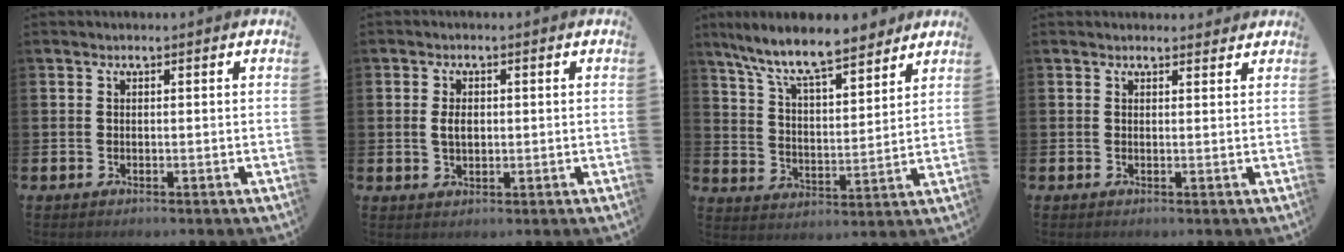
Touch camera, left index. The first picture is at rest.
{"total": 2.5, "force": [0.3, 1.6, 1.9], "torque": [-0.026, 0.003, 0.001]}
{"total": 10.1, "force": [9.0, 1.9, 4.2], "torque": [-0.110, -0.049, 0.158]}
{"total": 1.2, "force": [1.1, 0.4, 0.1], "torque": [0.005, -0.001, 0.019]}